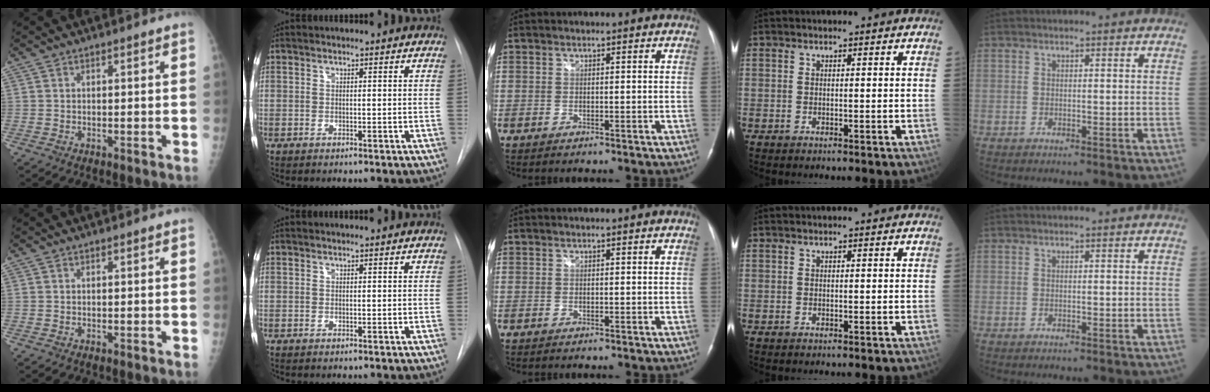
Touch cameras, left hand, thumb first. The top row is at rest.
{}